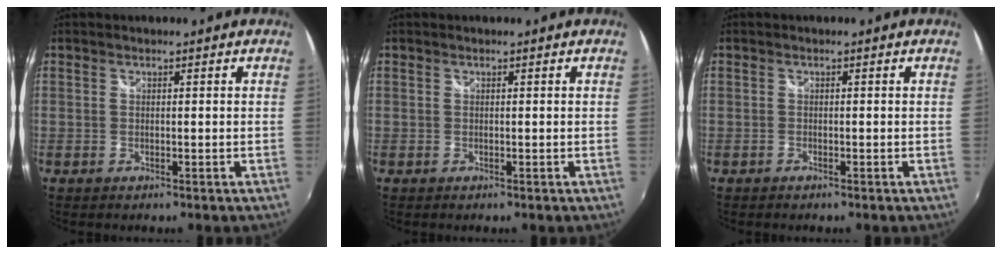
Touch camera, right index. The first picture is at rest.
{"total": 0.0}
{"total": 0.6, "force": [-0.5, 0.3, 0.1], "torque": [-0.005, -0.003, -0.012]}